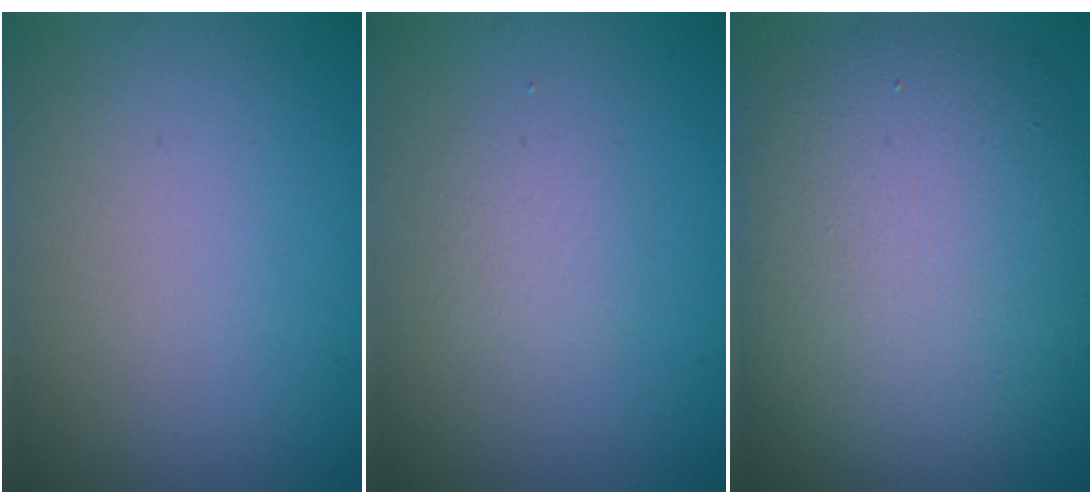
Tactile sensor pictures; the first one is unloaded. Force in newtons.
{"total": 1.3, "press": 1.3, "slide": 0.1}
{"total": 11.3, "press": 11.3, "slide": 0.8}